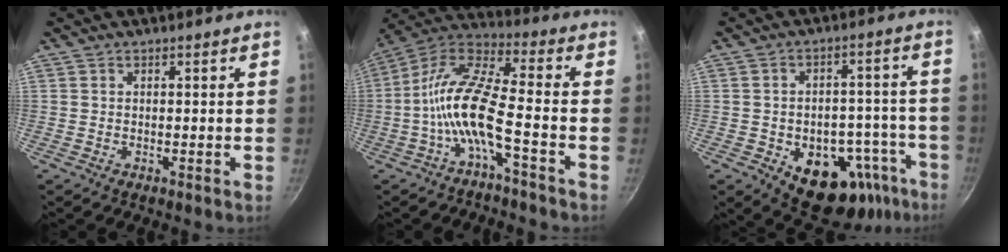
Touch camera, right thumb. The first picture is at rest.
{"total": 12.5, "force": [-4.0, 2.6, 11.5], "torque": [-0.253, 0.066, -0.085]}
{"total": 17.2, "force": [-8.5, 9.9, 11.1], "torque": [-0.113, 0.054, -0.109]}